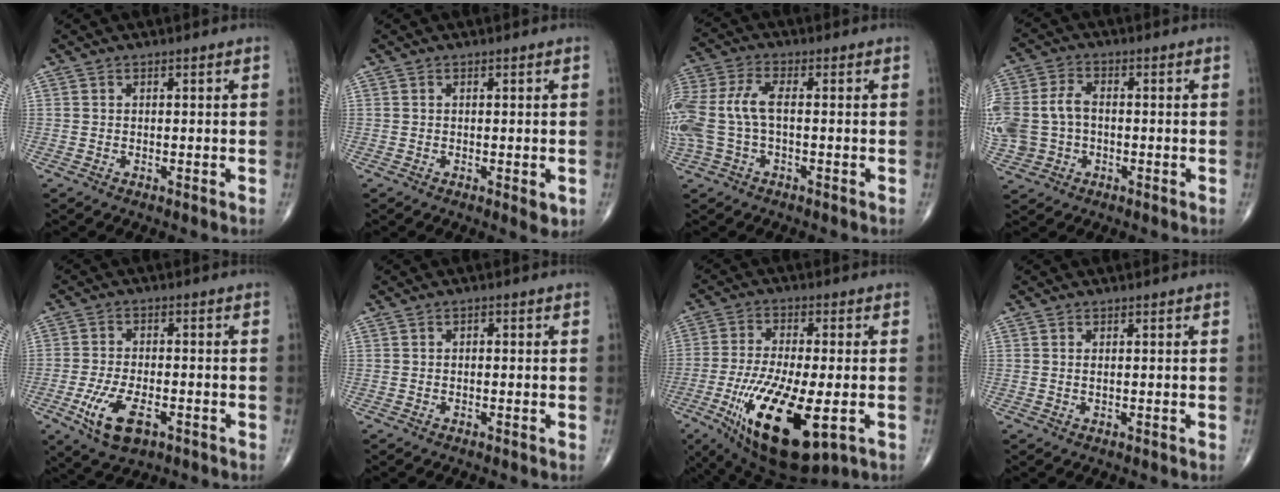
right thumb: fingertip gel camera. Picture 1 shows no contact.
{"total": 2.2, "force": [-0.4, 0.8, 2.0], "torque": [-0.024, -0.007, -0.006]}
{"total": 11.9, "force": [-0.8, 6.0, 10.3], "torque": [-0.265, 0.023, -0.015]}
{"total": 12.0, "force": [-0.9, 9.0, 7.8], "torque": [-0.196, 0.019, -0.013]}
{"total": 9.1, "force": [-3.8, 4.3, 7.0], "torque": [-0.138, 0.004, -0.062]}
{"total": 0.7, "force": [0.0, 0.5, 0.5], "torque": [-0.005, 0.001, -0.002]}
{"total": 20.2, "force": [-6.4, 7.2, 17.8], "torque": [-0.359, -0.025, -0.095]}
{"total": 0.5, "force": [0.1, 0.2, 0.5], "torque": [-0.014, 0.001, 0.004]}